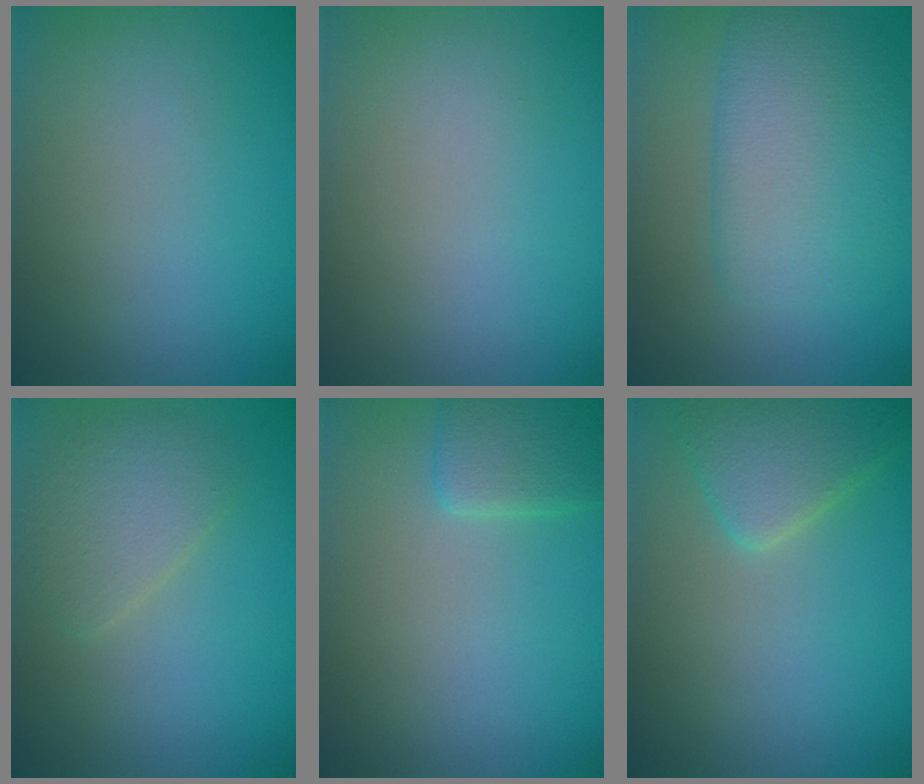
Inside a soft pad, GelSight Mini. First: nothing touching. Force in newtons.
{"total": 0.0}
{"total": 5.8, "press": 5.8, "slide": 0.1}
{"total": 2.5, "press": 2.5, "slide": 0.1}
{"total": 2.3, "press": 2.3, "slide": 0.2}
{"total": 3.6, "press": 3.6, "slide": 0.2}